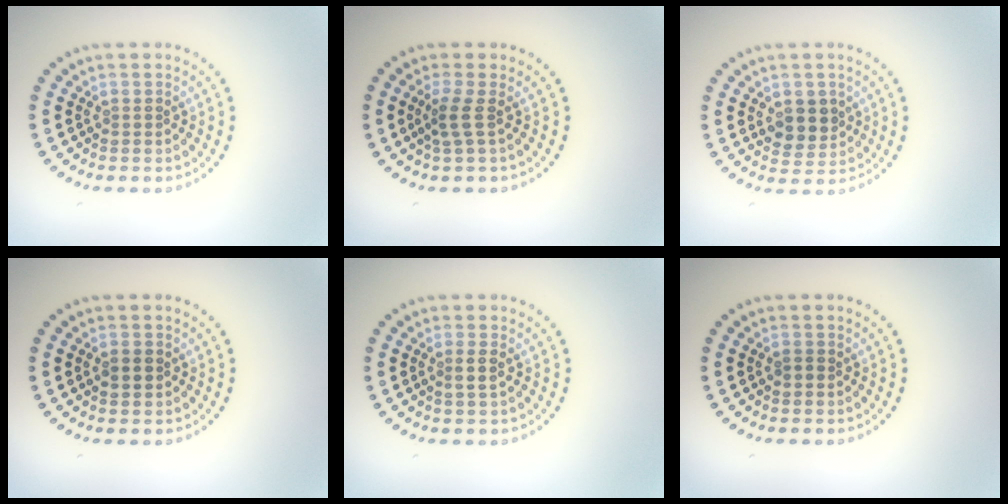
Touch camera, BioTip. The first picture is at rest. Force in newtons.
{"total": 1.8, "press": 1.3, "slide": 1.3}
{"total": 3.0, "press": 2.8, "slide": 0.9}
{"total": 1.8, "press": 1.8, "slide": 0.1}
{"total": 1.2, "press": 1.0, "slide": 0.7}
{"total": 0.8, "press": 0.7, "slide": 0.2}